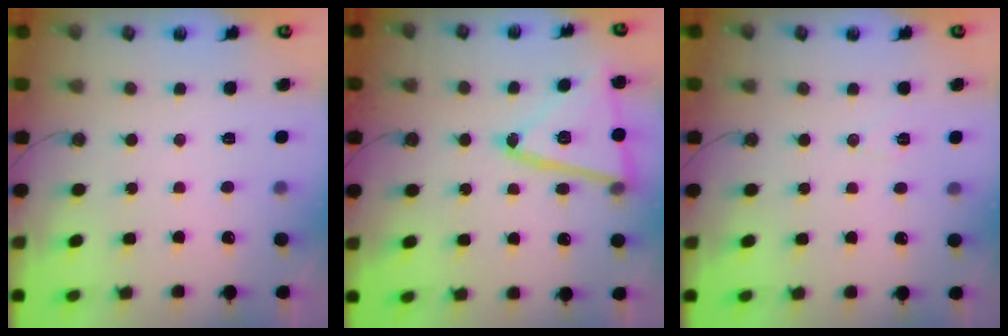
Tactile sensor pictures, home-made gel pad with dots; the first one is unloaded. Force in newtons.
{"total": 19.0, "press": 18.9, "slide": 1.7}
{"total": 5.6, "press": 3.4, "slide": 4.5}